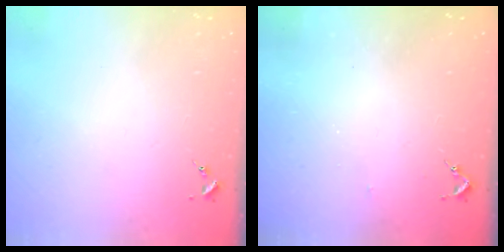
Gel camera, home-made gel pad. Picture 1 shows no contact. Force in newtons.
{"total": 2.6, "press": 2.5, "slide": 0.3}